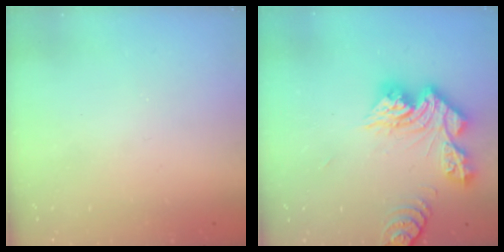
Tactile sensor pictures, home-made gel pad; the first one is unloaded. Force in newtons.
{"total": 14.3, "press": 14.2, "slide": 1.5}